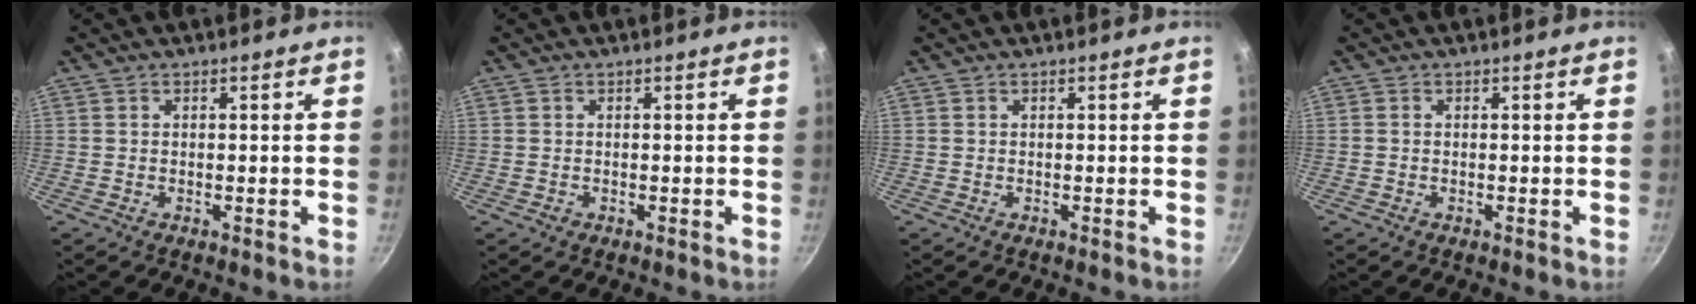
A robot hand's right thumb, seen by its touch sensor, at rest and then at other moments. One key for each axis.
{"total": 0.6, "fx": -0.1, "fy": 0.6, "fz": 0.1, "tx": 0.002, "ty": 0.001, "tz": -0.002}
{"total": 0.0}
{"total": 0.0}